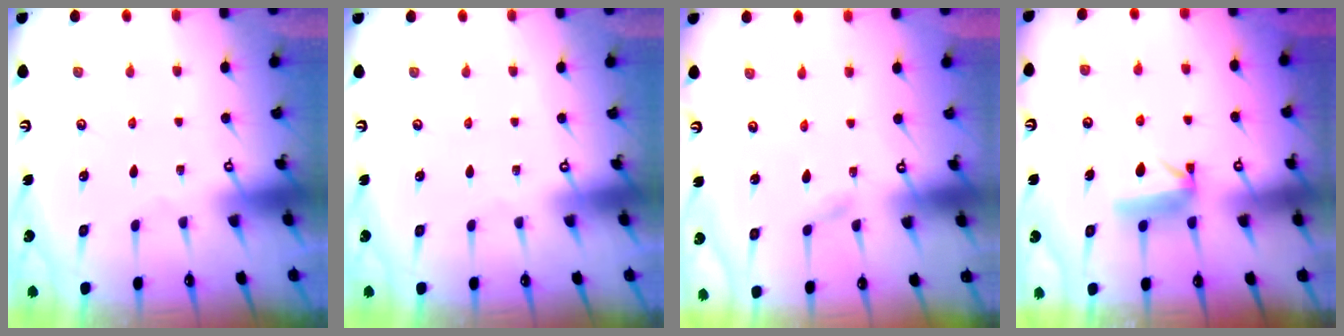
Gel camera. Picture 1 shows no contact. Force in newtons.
{"total": 0.6, "press": 0.5, "slide": 0.4}
{"total": 1.1, "press": 1.1, "slide": 0.1}
{"total": 8.2, "press": 8.2, "slide": 0.3}